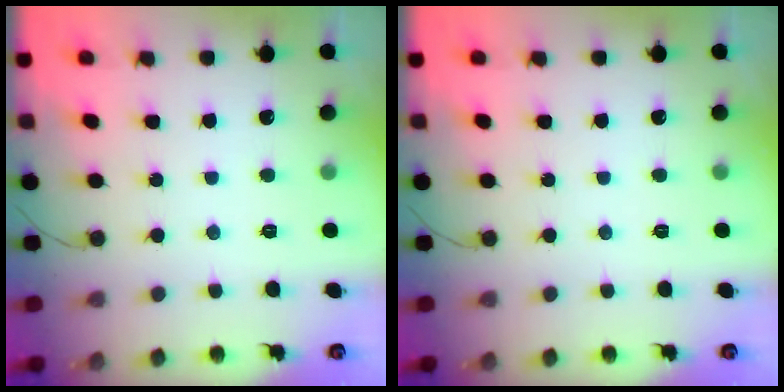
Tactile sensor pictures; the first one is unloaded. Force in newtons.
{"total": 0.0}